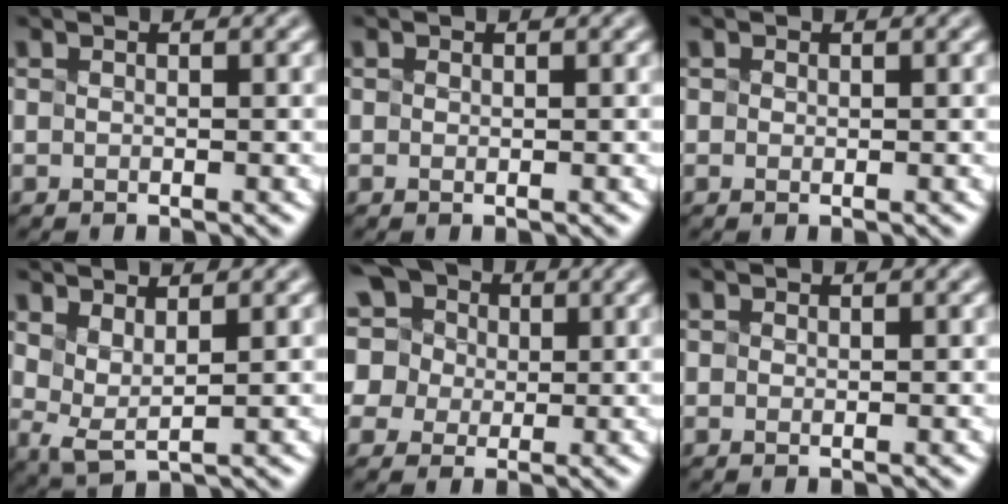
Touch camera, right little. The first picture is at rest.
{"total": 0.0}
{"total": 0.6, "force": [-0.1, -0.3, -0.5], "torque": [-0.003, 0.008, 0.010]}
{"total": 1.5, "force": [1.1, -0.1, 1.0], "torque": [-0.037, 0.005, 0.047]}
{"total": 10.8, "force": [5.4, 8.1, 4.8], "torque": [-0.103, 0.057, 0.076]}
{"total": 0.0}